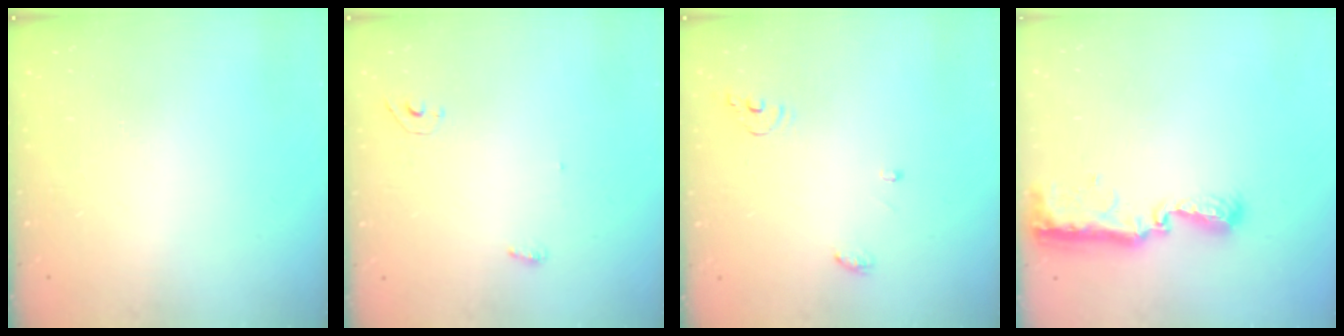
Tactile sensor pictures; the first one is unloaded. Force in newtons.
{"total": 6.4, "press": 4.1, "slide": 4.9}
{"total": 4.0, "press": 4.0, "slide": 0.4}
{"total": 9.1, "press": 9.1, "slide": 0.8}